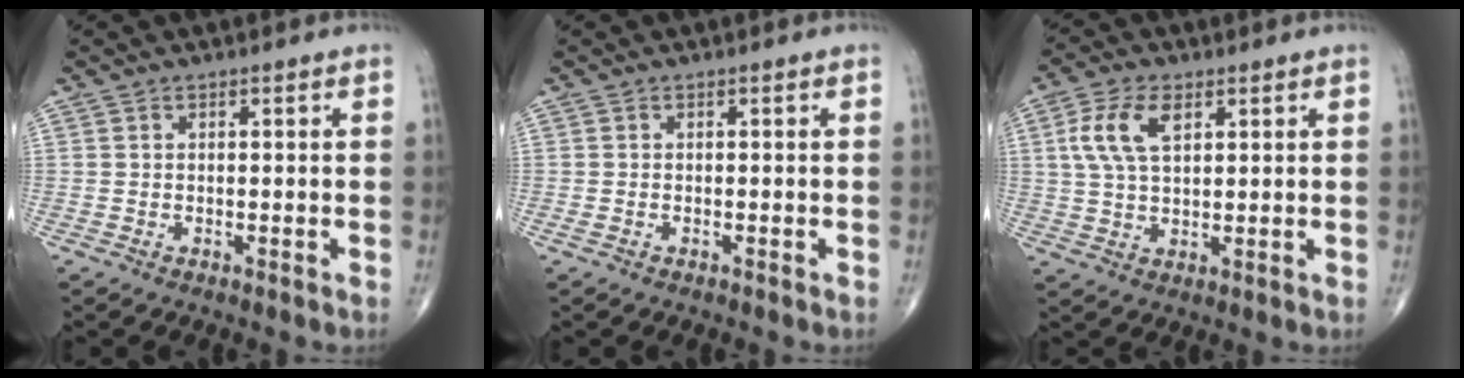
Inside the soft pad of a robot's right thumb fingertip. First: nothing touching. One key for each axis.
{"total": 0.6, "fx": -0.2, "fy": 0.4, "fz": 0.3, "tx": -0.012, "ty": 0.002, "tz": -0.002}
{"total": 8.2, "fx": 2.7, "fy": 4.3, "fz": 6.4, "tx": -0.132, "ty": 0.003, "tz": 0.053}